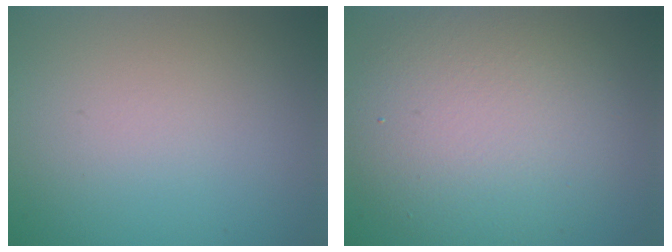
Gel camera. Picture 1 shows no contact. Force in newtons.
{"total": 7.9, "press": 7.8, "slide": 0.7}